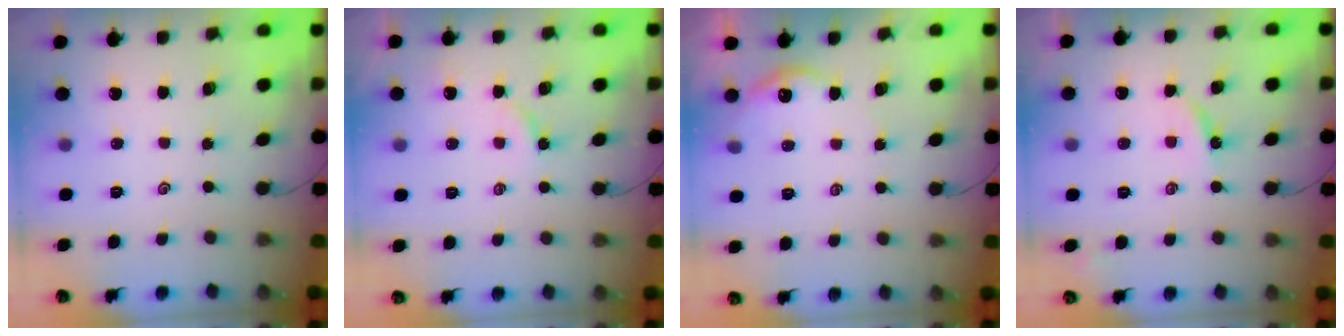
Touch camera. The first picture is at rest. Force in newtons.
{"total": 5.0, "press": 4.9, "slide": 0.6}
{"total": 4.6, "press": 4.5, "slide": 0.4}
{"total": 2.5, "press": 2.5, "slide": 0.4}